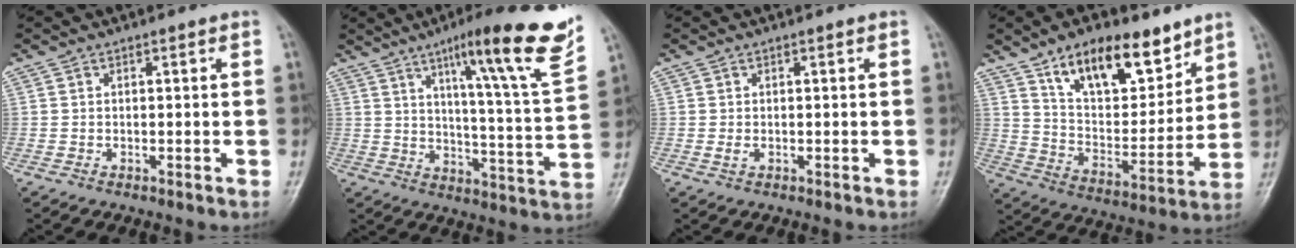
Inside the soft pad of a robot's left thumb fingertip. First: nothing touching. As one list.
[{"total": 20.2, "force": [12.0, 1.6, 16.2], "torque": [-0.208, -0.057, 0.171]}, {"total": 1.0, "force": [-0.1, 0.6, 0.8], "torque": [-0.011, 0.002, 0.000]}, {"total": 17.3, "force": [11.4, 7.8, 10.5], "torque": [-0.123, -0.065, 0.201]}]